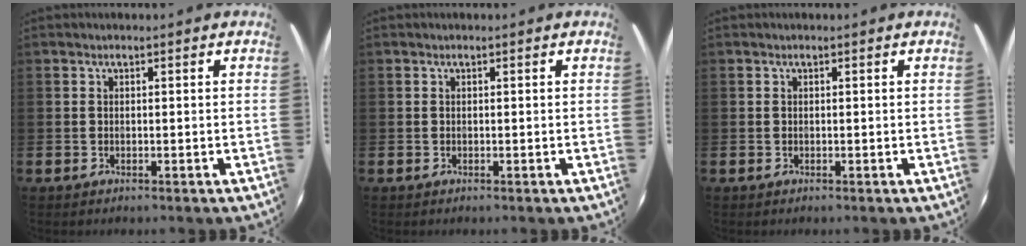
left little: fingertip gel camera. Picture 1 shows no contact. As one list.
[{"total": 0.0}, {"total": 0.0}]